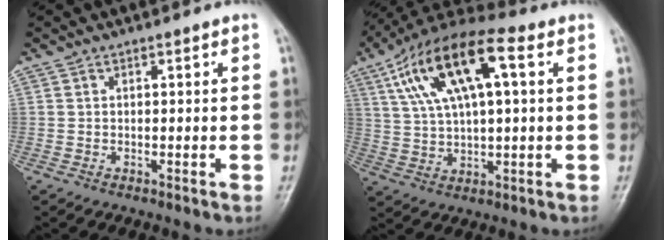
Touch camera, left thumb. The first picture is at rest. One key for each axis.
{"total": 17.4, "fx": 5.9, "fy": 6.9, "fz": 14.9, "tx": -0.267, "ty": 0.020, "tz": 0.099}